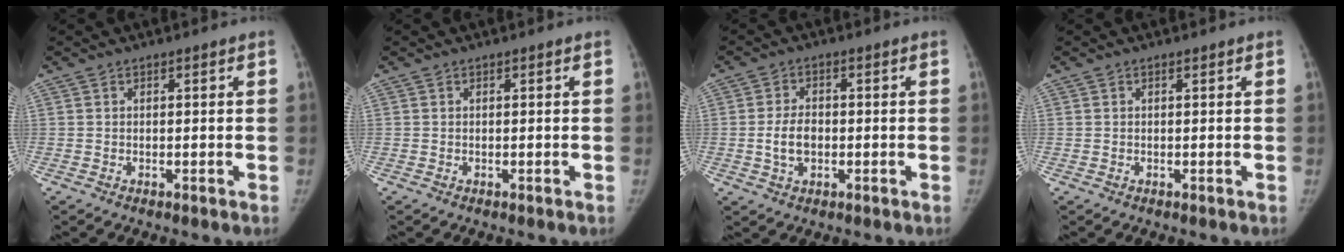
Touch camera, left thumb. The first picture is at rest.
{"total": 0.0}
{"total": 4.9, "force": [-0.8, 3.3, 3.6], "torque": [-0.062, 0.009, -0.013]}
{"total": 0.0}